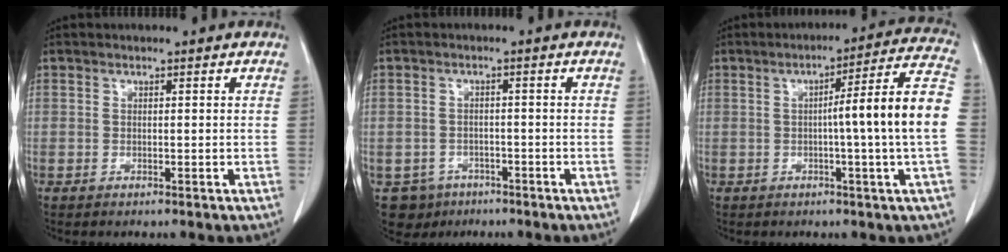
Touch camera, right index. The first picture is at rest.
{"total": 5.1, "force": [-3.0, 4.2, 0.1], "torque": [0.001, 0.008, -0.039]}
{"total": 12.6, "force": [-0.9, -1.7, 12.4], "torque": [-0.169, 0.011, -0.019]}